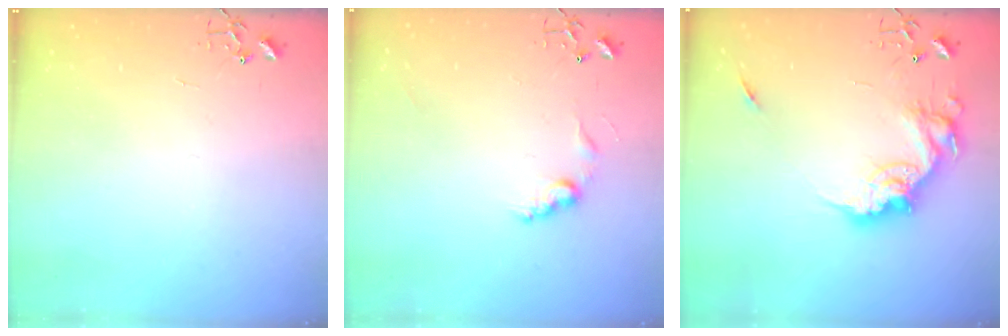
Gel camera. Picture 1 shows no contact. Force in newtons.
{"total": 7.9, "press": 7.9, "slide": 0.5}
{"total": 17.5, "press": 17.4, "slide": 1.9}